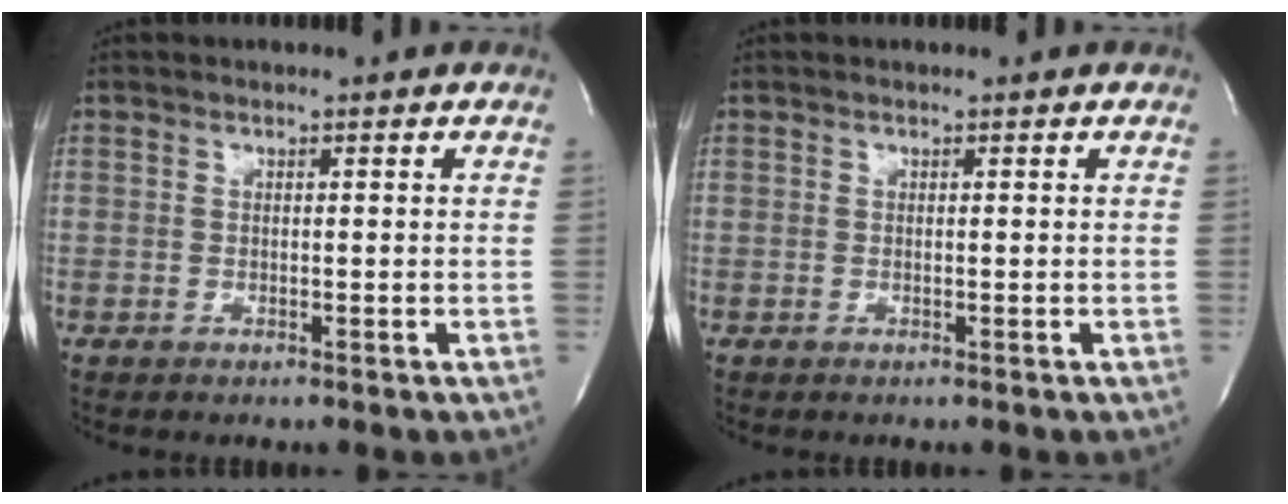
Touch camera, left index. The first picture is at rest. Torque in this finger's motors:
{"motor_torque": [0.00, 0.00, 0.00, 0.00]}